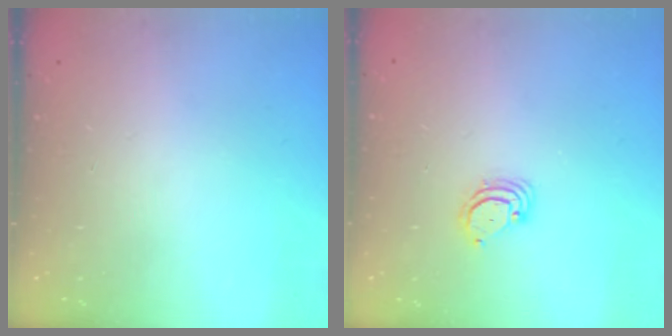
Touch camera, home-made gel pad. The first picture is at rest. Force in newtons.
{"total": 3.5, "press": 3.5, "slide": 0.3}